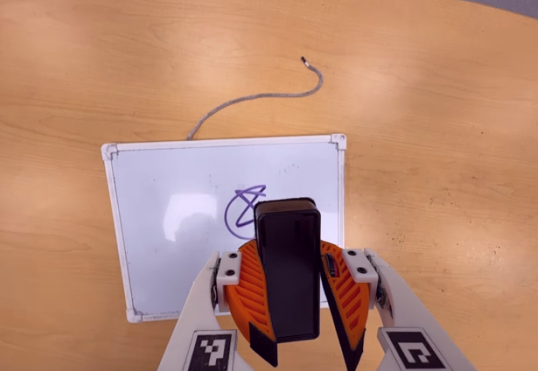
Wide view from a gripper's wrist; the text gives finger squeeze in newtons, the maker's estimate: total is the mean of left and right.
{"total": 12.0, "left": 12.2, "right": 11.7}